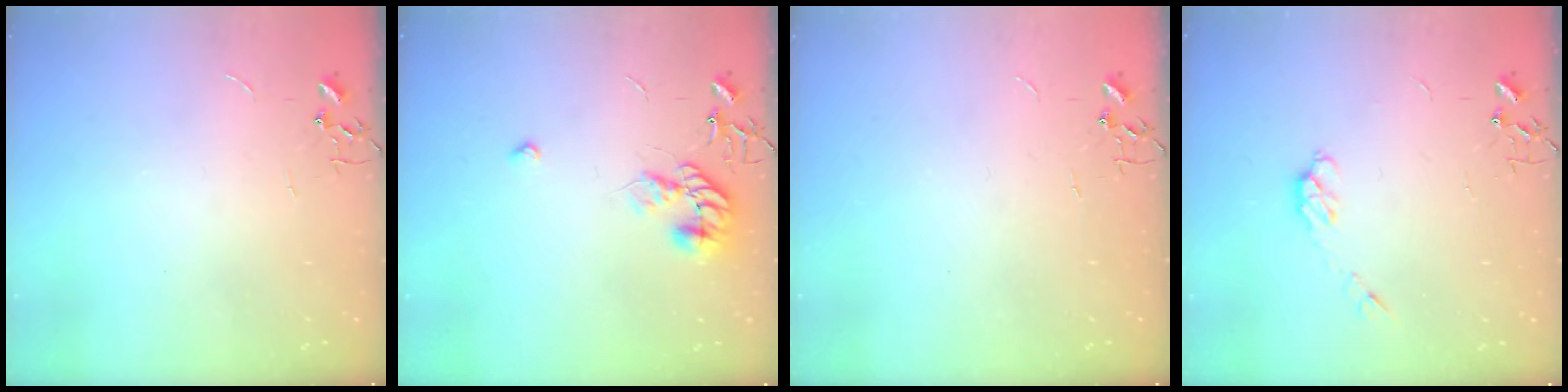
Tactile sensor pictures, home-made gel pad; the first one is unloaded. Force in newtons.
{"total": 10.6, "press": 10.5, "slide": 0.8}
{"total": 0.0}
{"total": 5.5, "press": 5.5, "slide": 0.5}